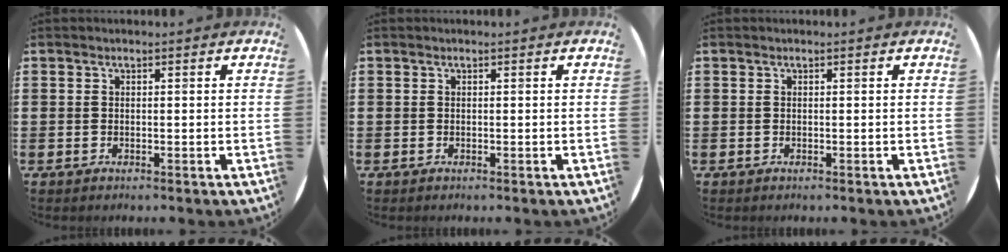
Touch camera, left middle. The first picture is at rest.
{"total": 0.0}
{"total": 0.0}